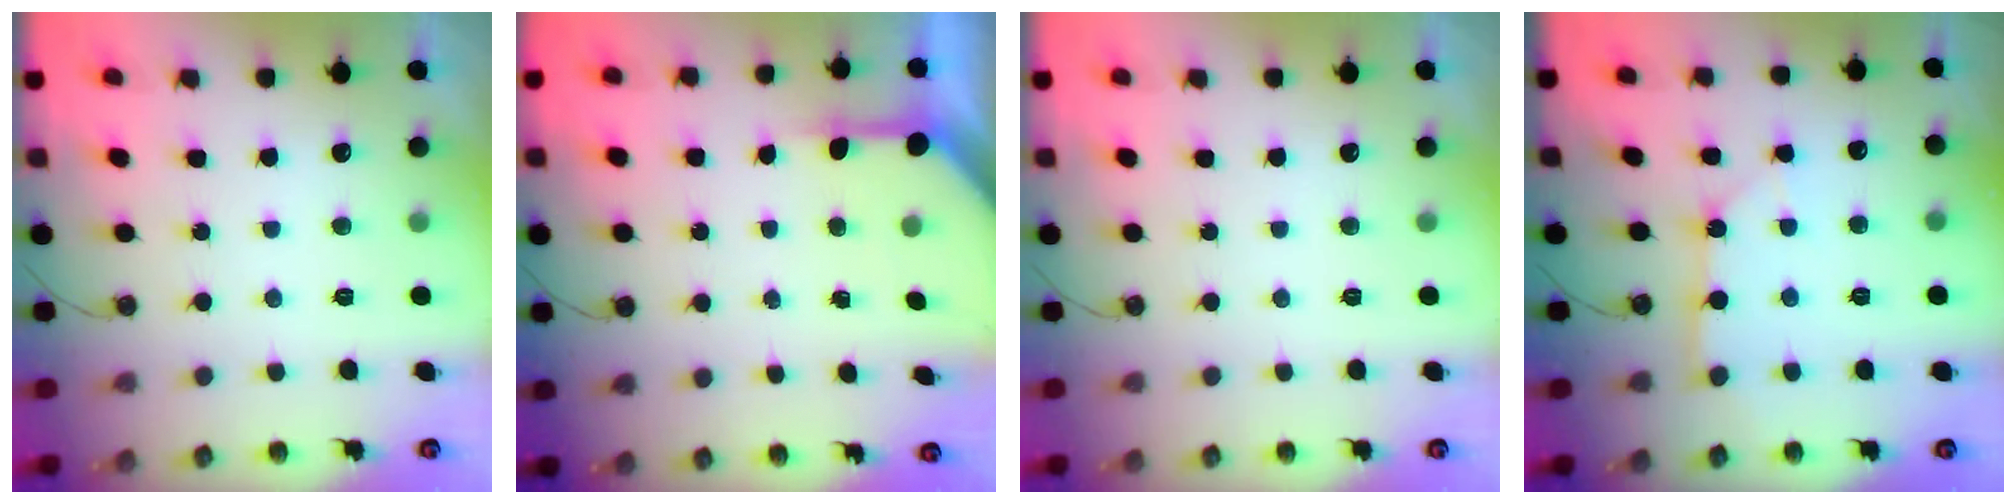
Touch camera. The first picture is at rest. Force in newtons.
{"total": 5.0, "press": 5.0, "slide": 0.2}
{"total": 0.0}
{"total": 5.8, "press": 5.8, "slide": 0.5}